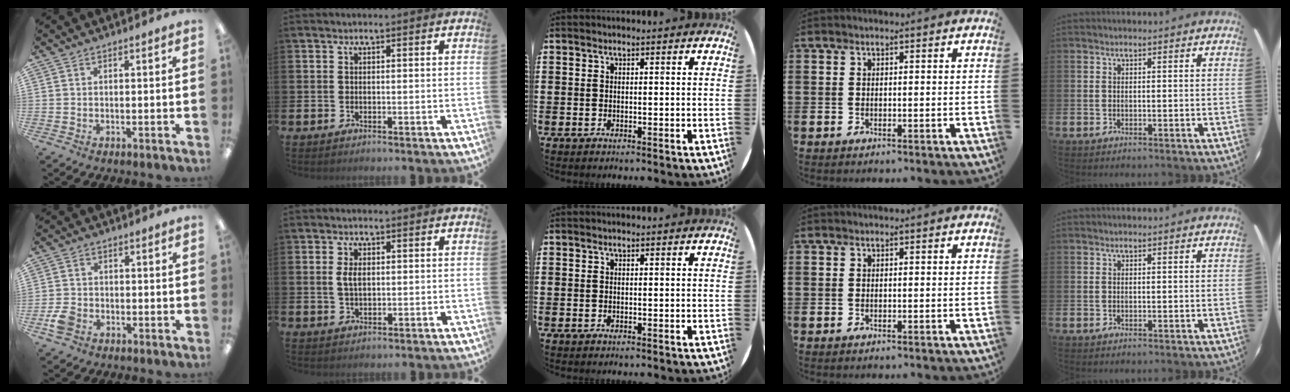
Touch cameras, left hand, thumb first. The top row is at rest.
{"thumb": {"total": 4.7, "force": [-2.3, 3.4, 2.4], "torque": [-0.047, 0.012, -0.042]}, "index": {"total": 2.5, "force": [0.8, 1.3, 2.0], "torque": [-0.031, 0.002, 0.010]}}